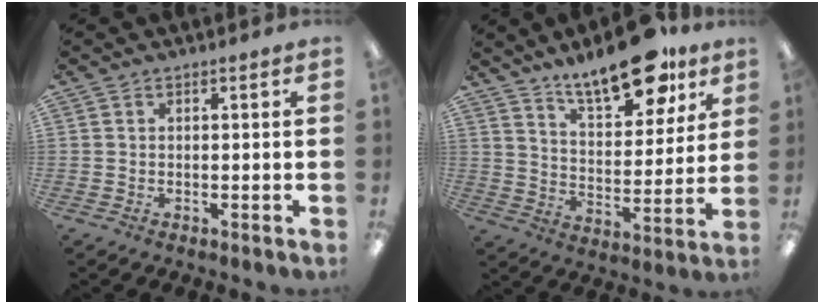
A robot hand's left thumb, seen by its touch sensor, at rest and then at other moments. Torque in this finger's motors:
{"motor_torque": [0.45, 0.52, 1.40, -1.37, 0.10]}